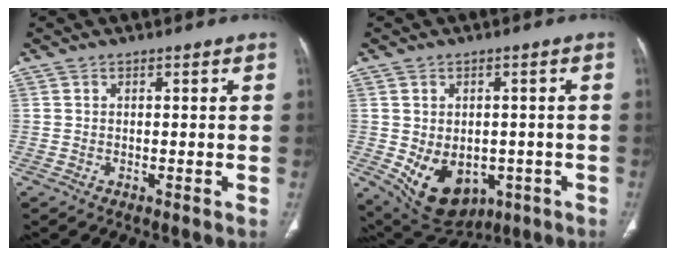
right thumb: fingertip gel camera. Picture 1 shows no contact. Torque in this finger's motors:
{"motor_torque": [-0.49, 0.66, -0.07, 0.11, 0.12]}